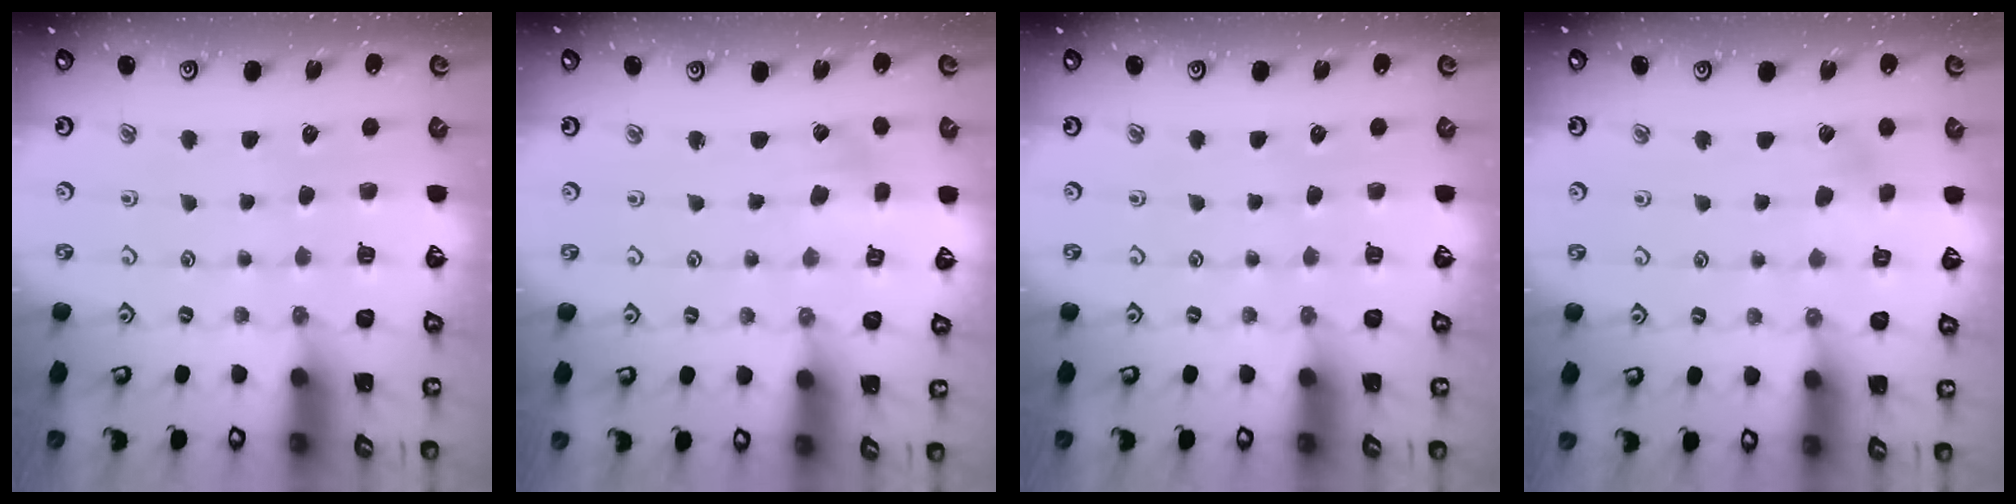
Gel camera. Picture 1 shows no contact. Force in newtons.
{"total": 1.1, "press": 1.1, "slide": 0.2}
{"total": 0.0}
{"total": 3.3, "press": 3.3, "slide": 0.4}